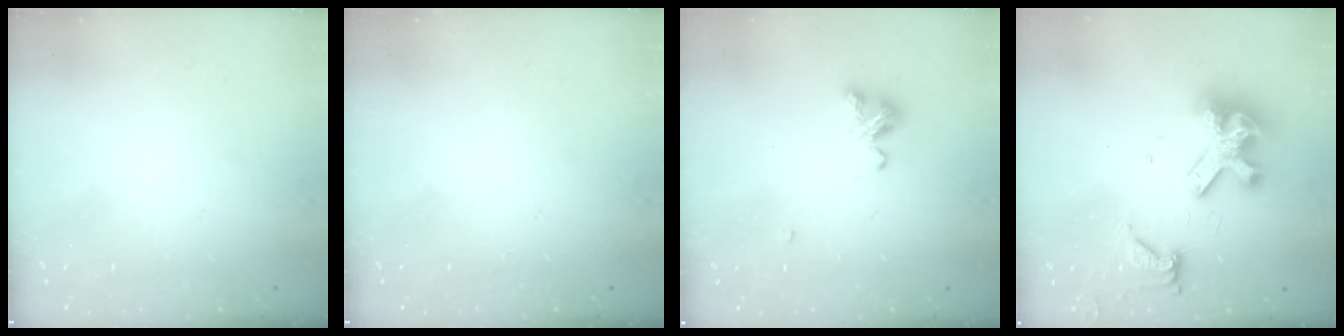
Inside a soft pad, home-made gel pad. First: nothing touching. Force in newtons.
{"total": 0.0}
{"total": 5.1, "press": 5.0, "slide": 0.5}
{"total": 13.3, "press": 13.2, "slide": 1.6}